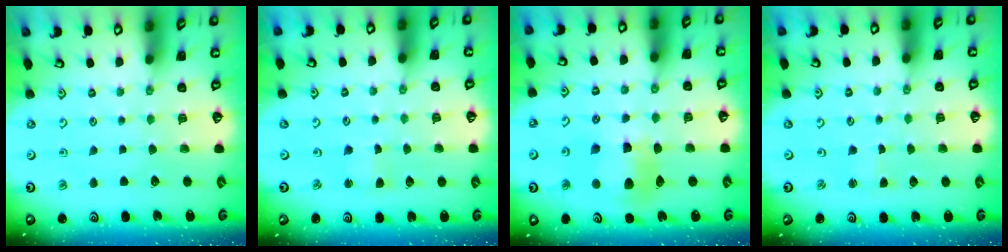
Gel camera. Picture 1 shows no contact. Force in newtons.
{"total": 2.0, "press": 2.0, "slide": 0.3}
{"total": 10.0, "press": 9.9, "slide": 1.3}
{"total": 0.8, "press": 0.8, "slide": 0.2}